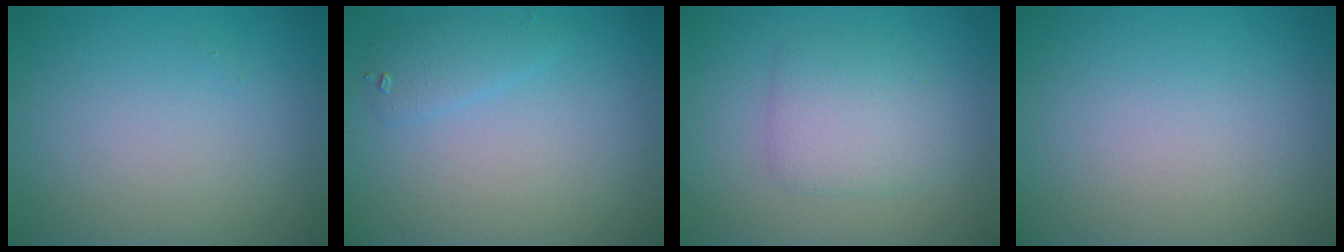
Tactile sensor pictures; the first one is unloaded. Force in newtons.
{"total": 1.4, "press": 1.4, "slide": 0.0}
{"total": 2.8, "press": 2.8, "slide": 0.1}
{"total": 0.0}